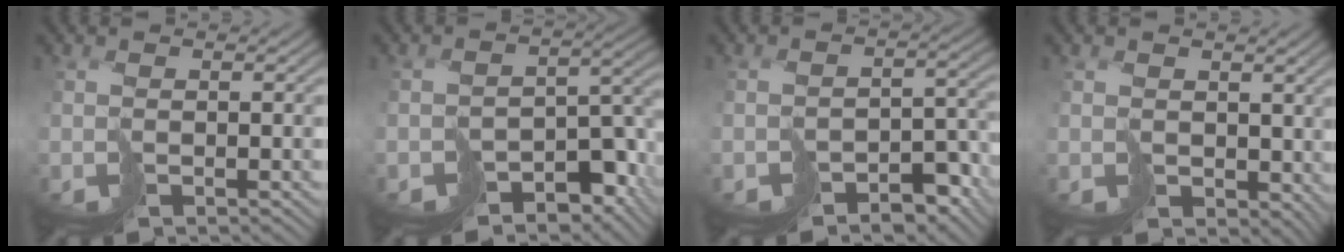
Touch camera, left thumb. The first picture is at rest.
{"total": 10.1, "force": [-6.8, 5.5, 5.1], "torque": [-0.076, -0.007, -0.074]}
{"total": 7.5, "force": [-5.6, 3.9, 3.1], "torque": [-0.039, -0.011, -0.071]}
{"total": 3.1, "force": [1.3, 2.4, 1.4], "torque": [-0.036, -0.010, 0.030]}